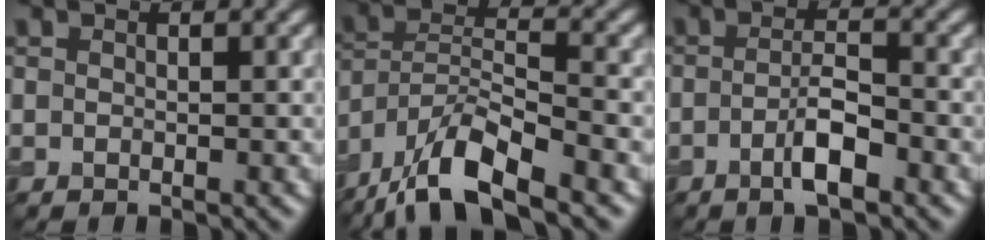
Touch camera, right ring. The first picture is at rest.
{"total": 10.6, "force": [-7.9, 3.0, 6.4], "torque": [-0.114, 0.006, -0.152]}
{"total": 3.3, "force": [-1.4, 0.7, 2.9], "torque": [-0.053, 0.009, -0.031]}